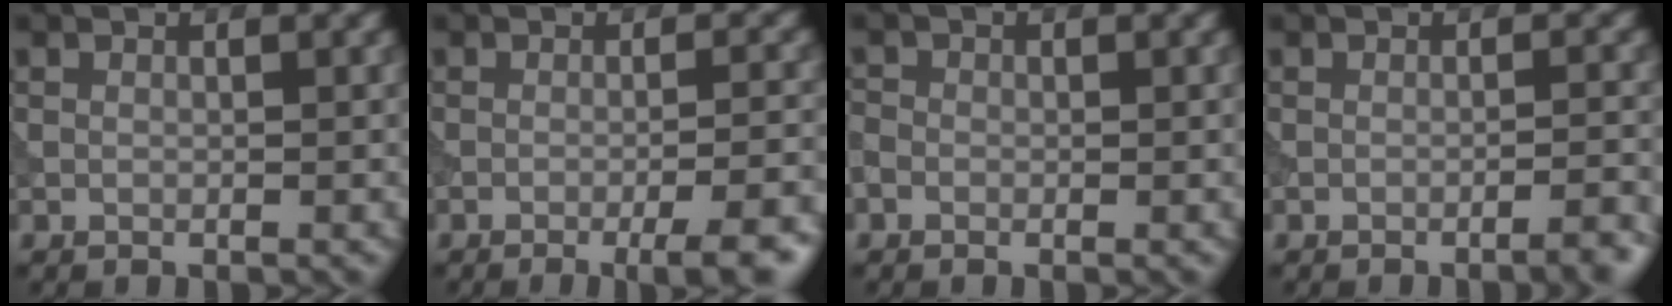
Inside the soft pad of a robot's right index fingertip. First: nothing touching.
{"total": 6.2, "force": [-3.4, 1.5, 4.9], "torque": [-0.053, 0.009, -0.045]}
{"total": 1.0, "force": [-0.4, 0.9, 0.3], "torque": [-0.007, -0.002, -0.010]}
{"total": 2.7, "force": [-1.9, 0.5, 1.9], "torque": [-0.018, 0.014, -0.036]}